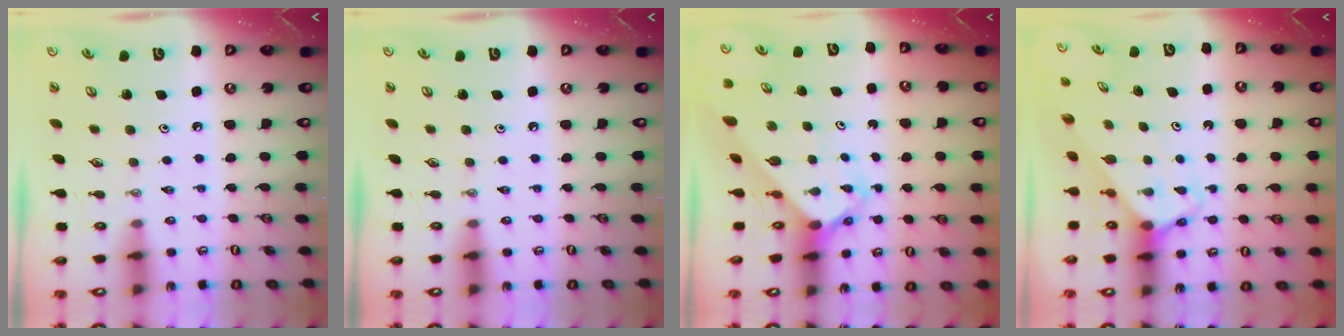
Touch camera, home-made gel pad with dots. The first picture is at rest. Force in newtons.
{"total": 0.0}
{"total": 2.5, "press": 2.5, "slide": 0.2}
{"total": 2.8, "press": 2.8, "slide": 0.2}